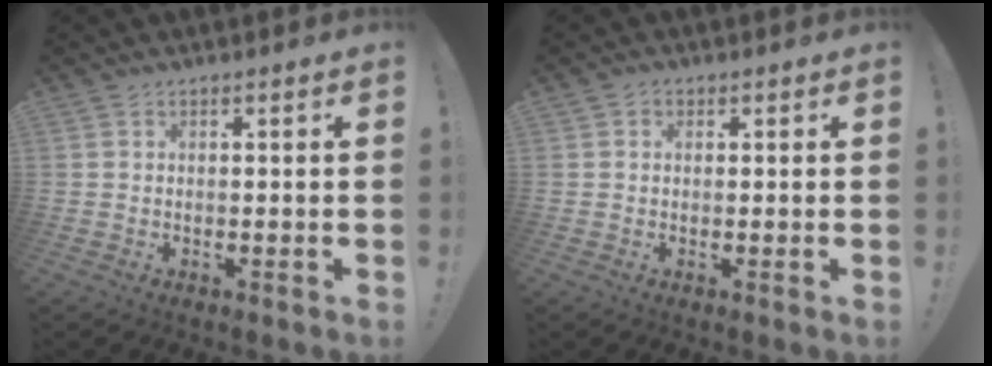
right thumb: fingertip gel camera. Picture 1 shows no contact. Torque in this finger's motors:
{"motor_torque": [-0.17, 0.10, 0.21, 0.00, 0.00]}